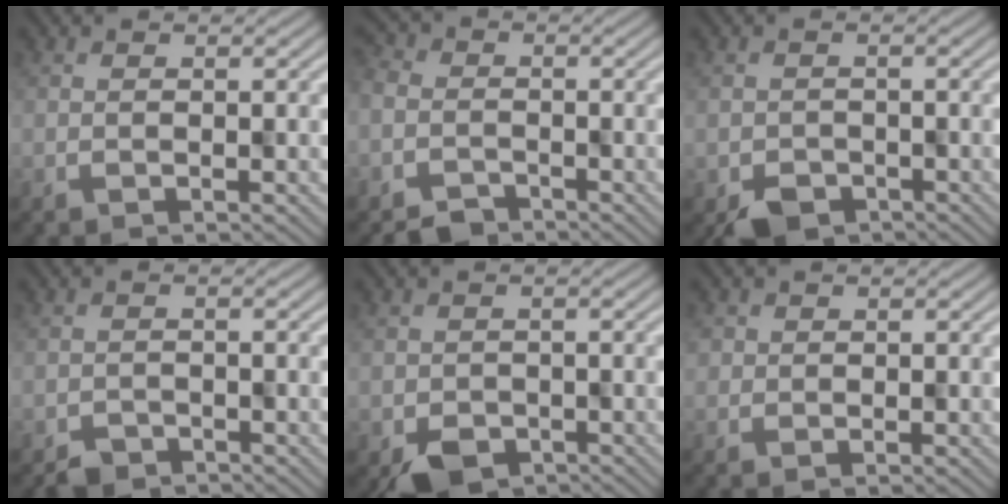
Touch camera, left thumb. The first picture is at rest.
{"total": 4.5, "force": [-3.4, 2.8, 1.3], "torque": [-0.029, -0.007, -0.072]}
{"total": 3.3, "force": [-2.2, 2.3, 1.1], "torque": [-0.017, -0.010, -0.037]}
{"total": 2.1, "force": [-1.8, 1.1, 0.2], "torque": [-0.001, -0.002, -0.031]}
{"total": 3.8, "force": [-2.1, 2.7, 1.5], "torque": [-0.026, -0.012, -0.034]}
{"total": 1.3, "force": [0.0, 1.2, -0.2], "torque": [0.010, 0.000, 0.005]}